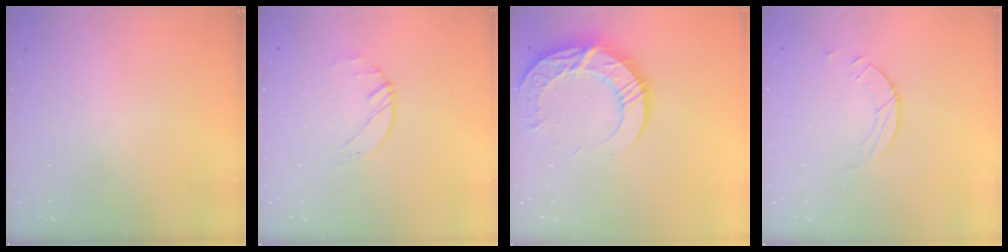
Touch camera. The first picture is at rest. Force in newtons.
{"total": 1.4, "press": 1.3, "slide": 0.2}
{"total": 17.2, "press": 17.2, "slide": 0.7}
{"total": 2.6, "press": 2.6, "slide": 0.3}